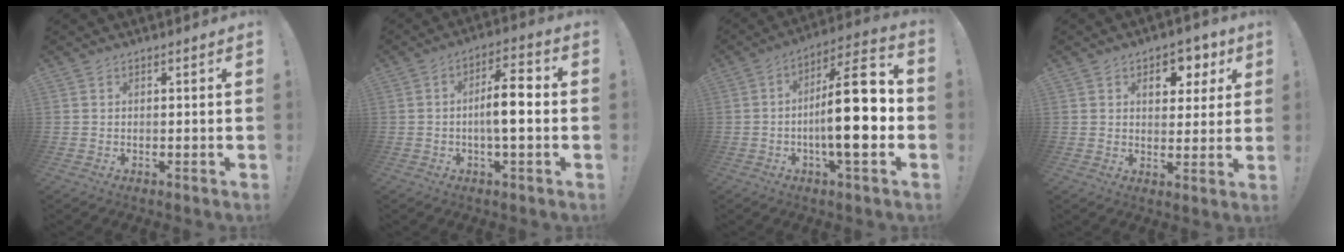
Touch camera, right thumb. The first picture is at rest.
{"total": 9.7, "force": [-1.0, 2.7, 9.3], "torque": [-0.156, 0.009, -0.024]}
{"total": 19.9, "force": [-2.7, 5.1, 19.0], "torque": [-0.313, 0.013, -0.051]}
{"total": 8.1, "force": [3.7, 5.6, 4.5], "torque": [-0.044, -0.018, 0.063]}